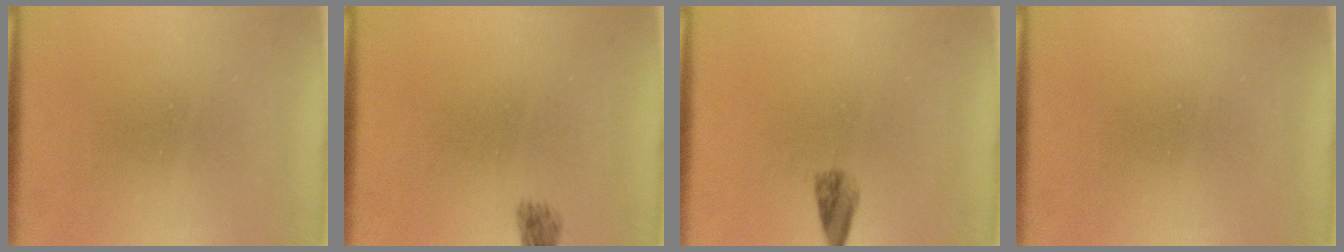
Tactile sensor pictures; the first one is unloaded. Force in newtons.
{"total": 3.0}
{"total": 1.8}
{"total": 0.0}